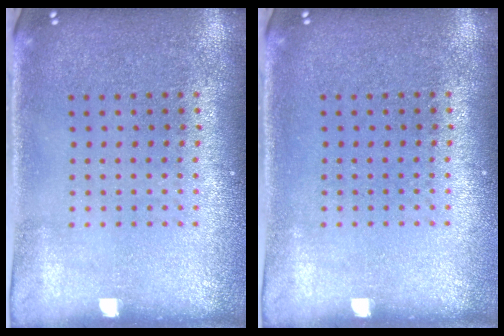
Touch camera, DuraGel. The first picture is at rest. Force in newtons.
{"total": 0.0}